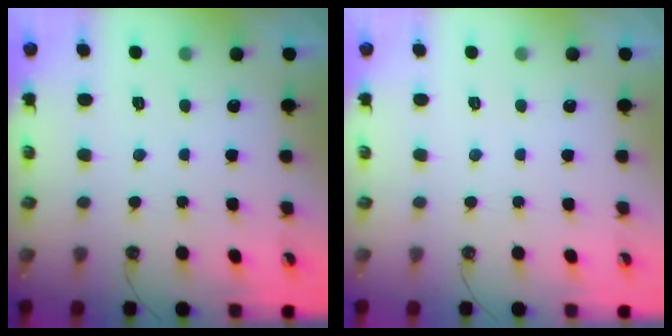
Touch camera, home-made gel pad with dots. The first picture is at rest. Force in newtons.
{"total": 0.0}